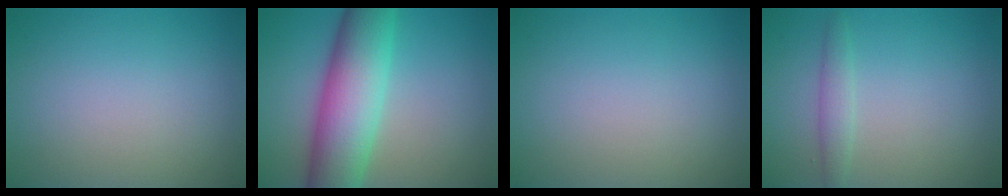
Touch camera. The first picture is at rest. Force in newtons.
{"total": 9.9, "press": 9.9, "slide": 0.2}
{"total": 0.0}
{"total": 1.7, "press": 1.7, "slide": 0.1}